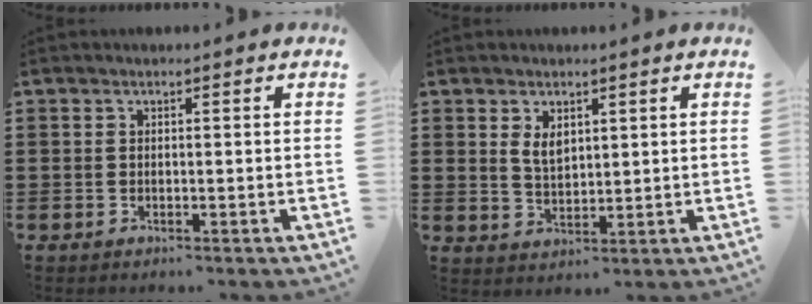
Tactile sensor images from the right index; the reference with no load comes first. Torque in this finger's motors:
{"motor_torque": [0.18, -0.14, 0.43, 0.09]}